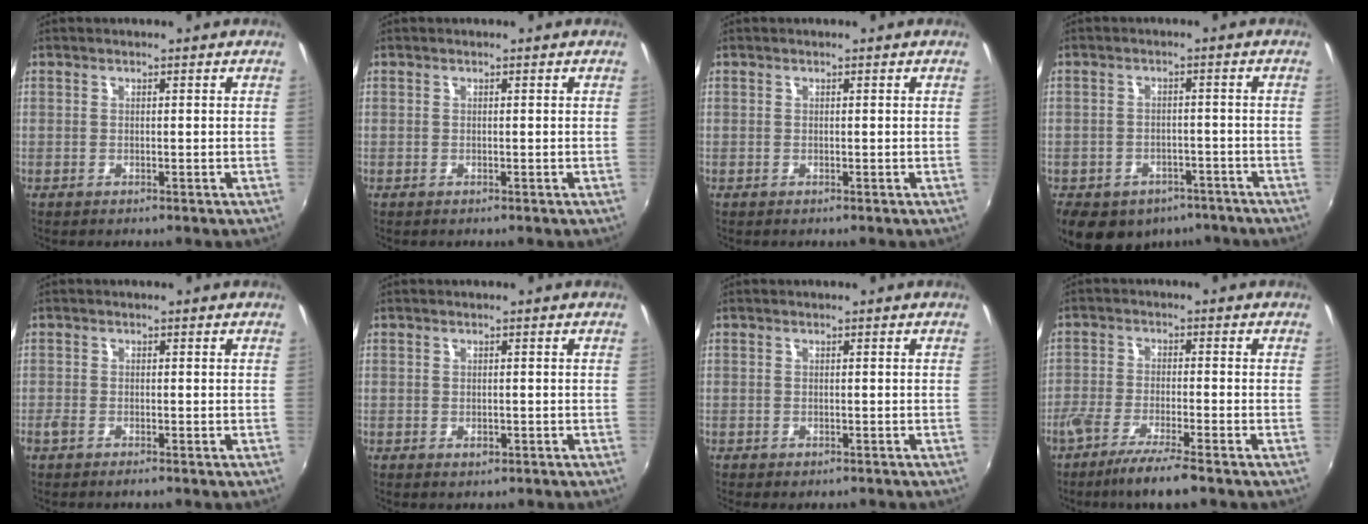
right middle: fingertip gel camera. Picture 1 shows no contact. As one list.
[{"total": 0.0}, {"total": 0.0}, {"total": 15.3, "force": [-9.9, 9.7, 6.5], "torque": [-0.157, -0.005, -0.126]}, {"total": 1.9, "force": [-1.4, 0.6, 1.1], "torque": [-0.026, -0.007, -0.030]}, {"total": 1.4, "force": [-0.7, 0.9, 0.8], "torque": [-0.012, -0.001, -0.008]}, {"total": 1.7, "force": [-1.3, 0.7, 0.8], "torque": [-0.017, -0.009, -0.017]}, {"total": 8.1, "force": [-6.1, 0.4, 5.4], "torque": [-0.118, -0.023, -0.110]}]